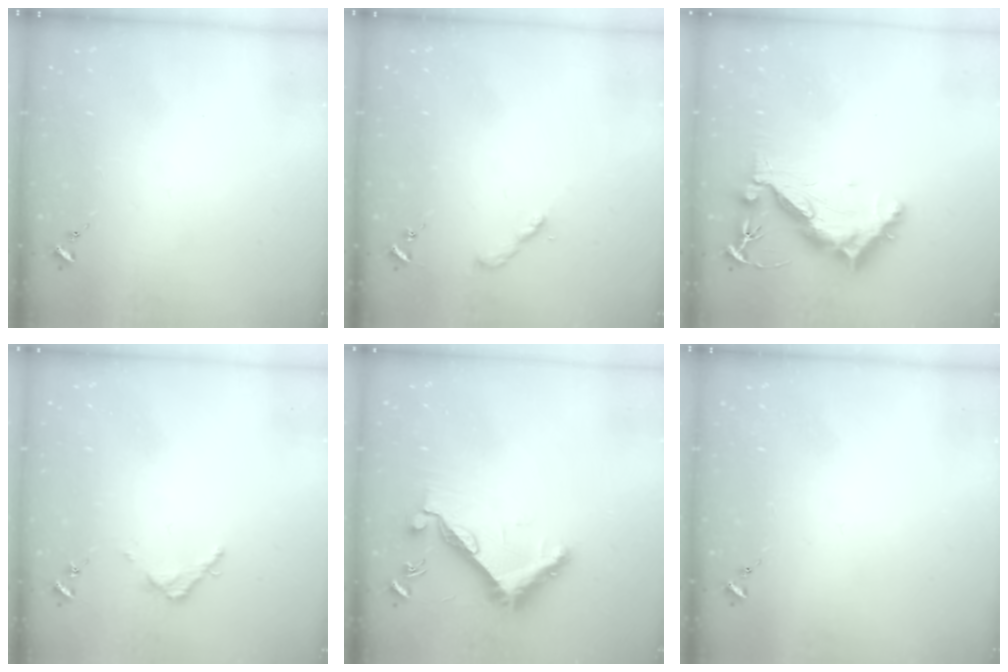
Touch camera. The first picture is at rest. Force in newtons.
{"total": 2.2, "press": 2.2, "slide": 0.2}
{"total": 10.4, "press": 10.3, "slide": 0.9}
{"total": 3.1, "press": 3.1, "slide": 0.4}
{"total": 11.1, "press": 11.0, "slide": 0.7}
{"total": 0.0}